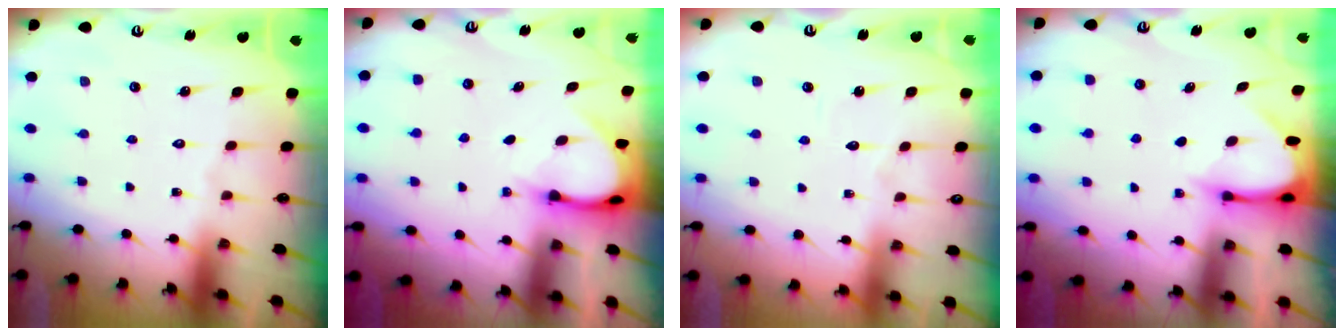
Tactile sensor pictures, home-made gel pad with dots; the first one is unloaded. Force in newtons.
{"total": 4.0, "press": 4.0, "slide": 0.4}
{"total": 2.5, "press": 2.5, "slide": 0.3}
{"total": 3.6, "press": 3.6, "slide": 0.3}